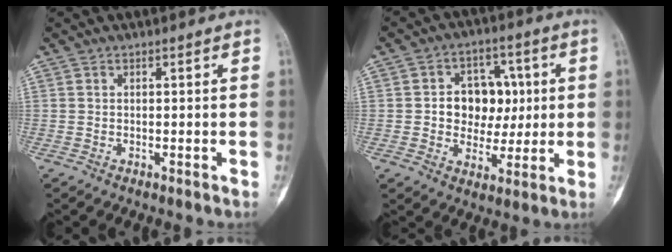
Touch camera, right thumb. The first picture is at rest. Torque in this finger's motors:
{"motor_torque": [1.14, 1.31, 0.61, -0.39, 0.01]}